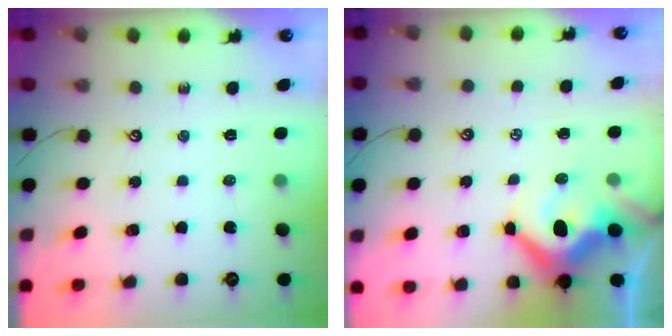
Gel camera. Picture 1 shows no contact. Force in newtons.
{"total": 10.5, "press": 10.4, "slide": 1.8}